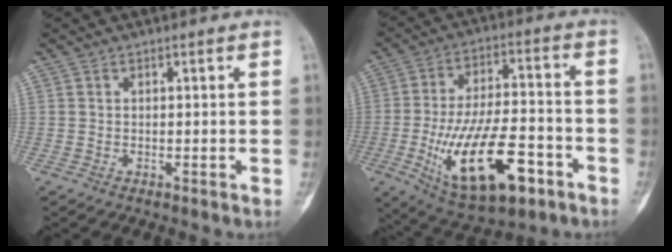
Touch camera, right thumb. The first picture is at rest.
{"total": 20.6, "force": [-7.7, 9.2, 16.8], "torque": [-0.276, 0.028, -0.112]}